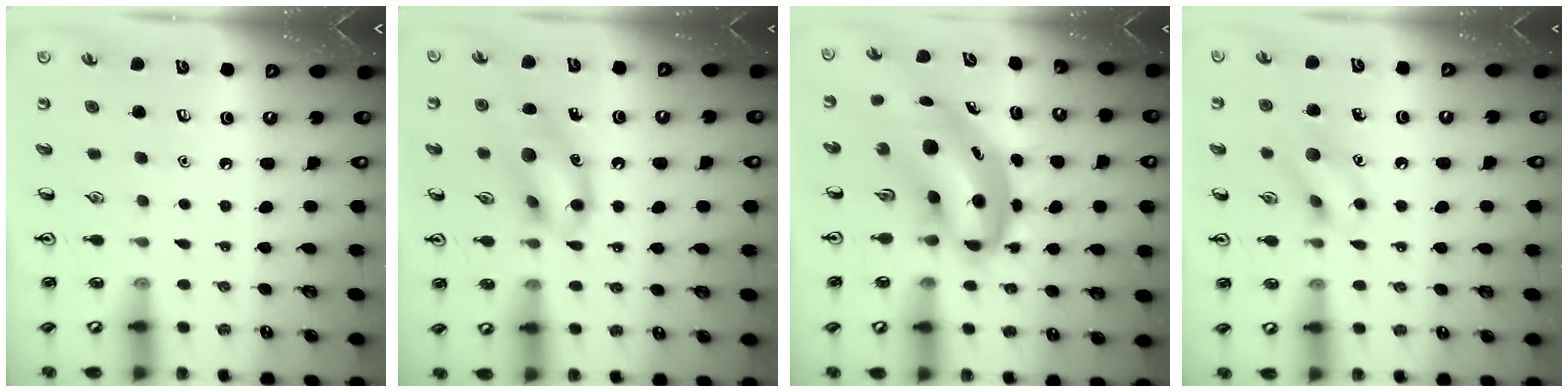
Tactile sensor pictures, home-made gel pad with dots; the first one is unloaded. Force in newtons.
{"total": 12.6, "press": 12.4, "slide": 2.3}
{"total": 7.8, "press": 7.6, "slide": 1.9}
{"total": 9.9, "press": 9.9, "slide": 0.7}